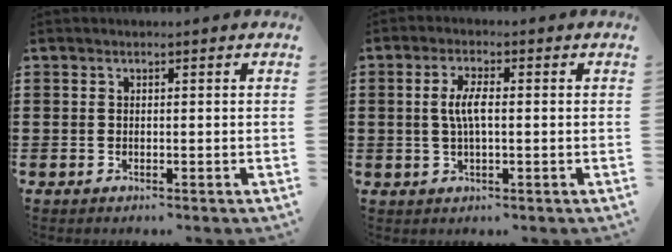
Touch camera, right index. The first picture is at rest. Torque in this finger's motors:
{"motor_torque": [0.98, 0.11, 0.47, 0.14]}